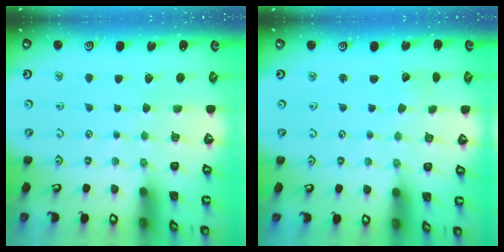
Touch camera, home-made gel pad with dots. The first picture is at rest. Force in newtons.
{"total": 2.4, "press": 2.4, "slide": 0.3}